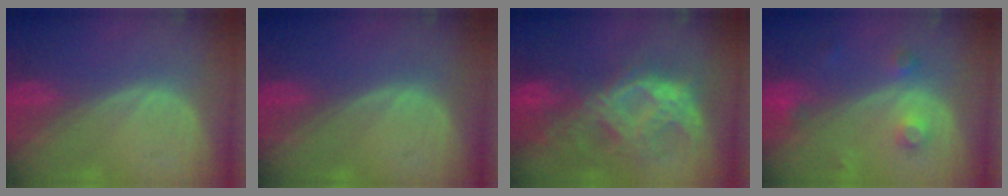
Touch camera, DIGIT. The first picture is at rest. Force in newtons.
{"total": 0.0}
{"total": 10.1, "press": 9.0, "slide": 4.7}
{"total": 3.7, "press": 3.2, "slide": 1.8}